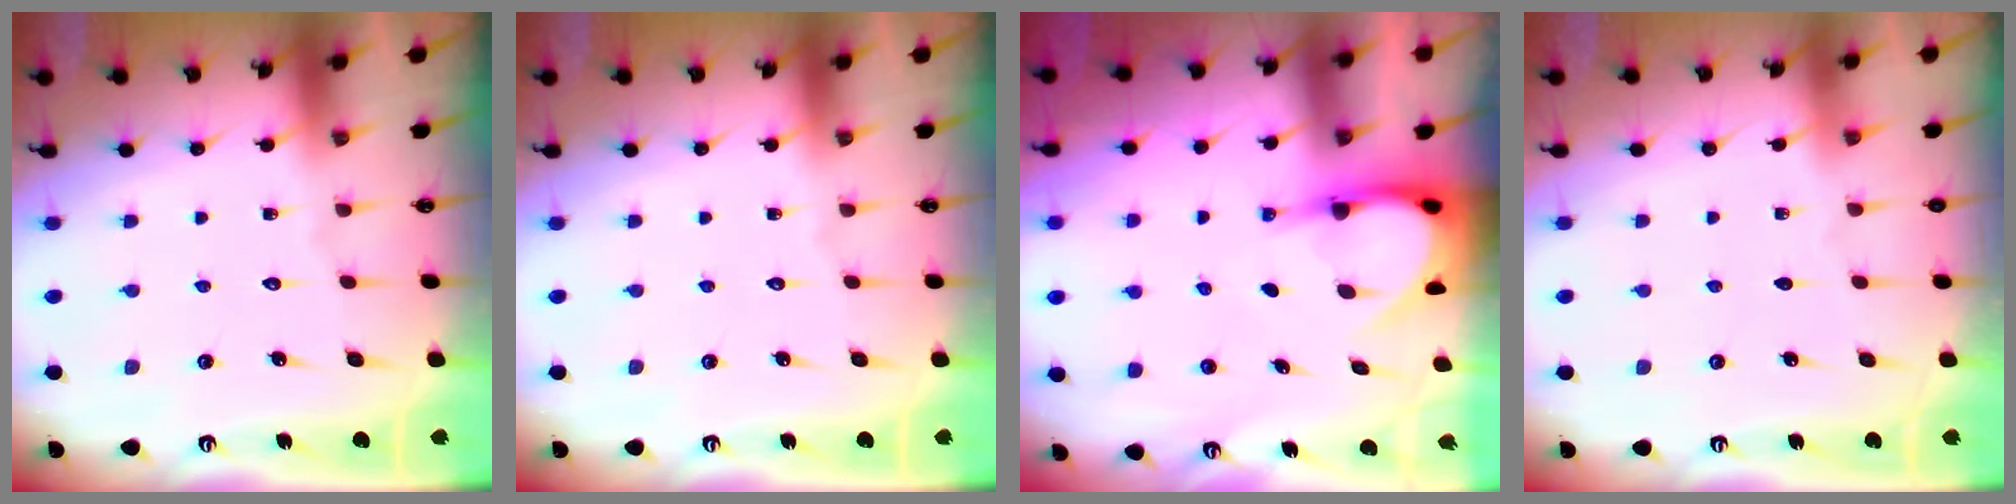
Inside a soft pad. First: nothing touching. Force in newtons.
{"total": 0.0}
{"total": 5.4, "press": 5.4, "slide": 0.4}
{"total": 0.5, "press": 0.2, "slide": 0.5}